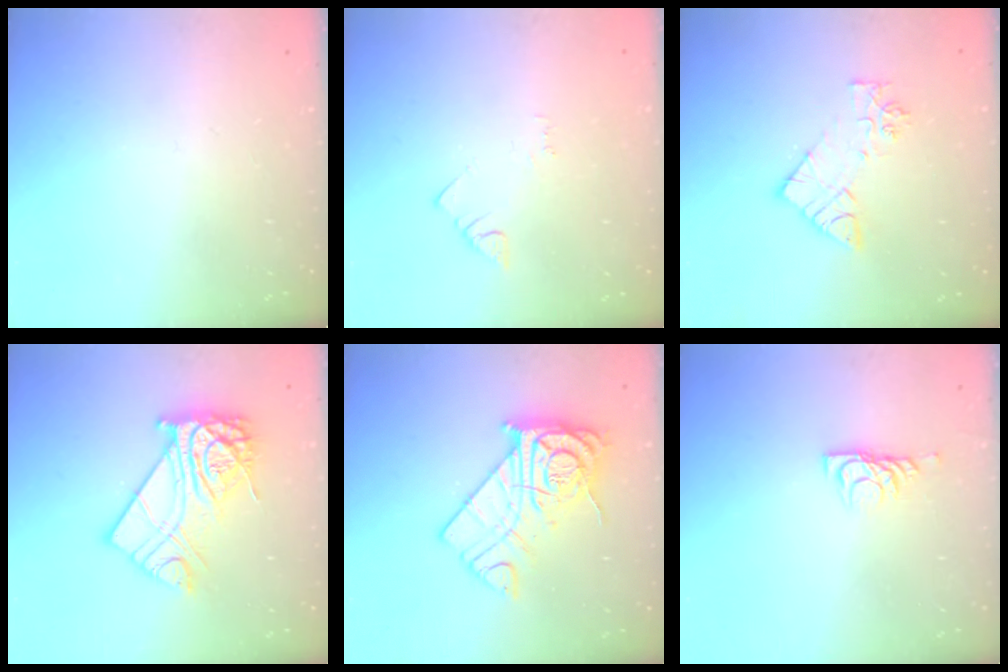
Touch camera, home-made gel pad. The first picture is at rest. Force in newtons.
{"total": 1.5, "press": 1.5, "slide": 0.3}
{"total": 10.2, "press": 10.1, "slide": 0.9}
{"total": 15.8, "press": 15.7, "slide": 1.3}
{"total": 15.8, "press": 15.8, "slide": 1.4}
{"total": 6.2, "press": 6.2, "slide": 0.7}